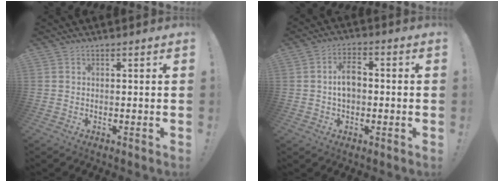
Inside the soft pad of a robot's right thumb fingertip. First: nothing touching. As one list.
[{"total": 7.0, "force": [-0.2, 4.7, 5.2], "torque": [-0.082, 0.010, -0.006]}]